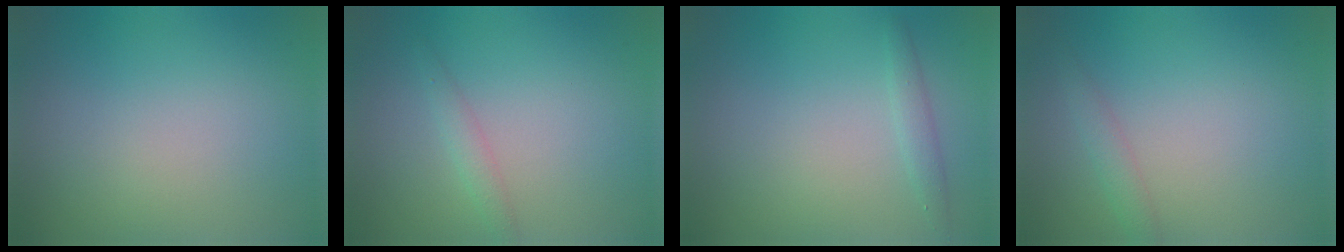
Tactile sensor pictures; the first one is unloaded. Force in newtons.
{"total": 1.2, "press": 1.2, "slide": 0.1}
{"total": 1.1, "press": 1.1, "slide": 0.0}
{"total": 1.3, "press": 1.3, "slide": 0.1}